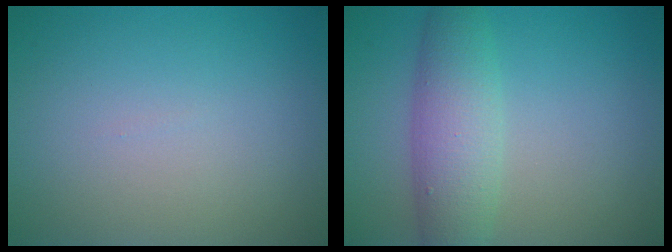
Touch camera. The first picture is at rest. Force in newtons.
{"total": 4.9, "press": 4.9, "slide": 0.1}